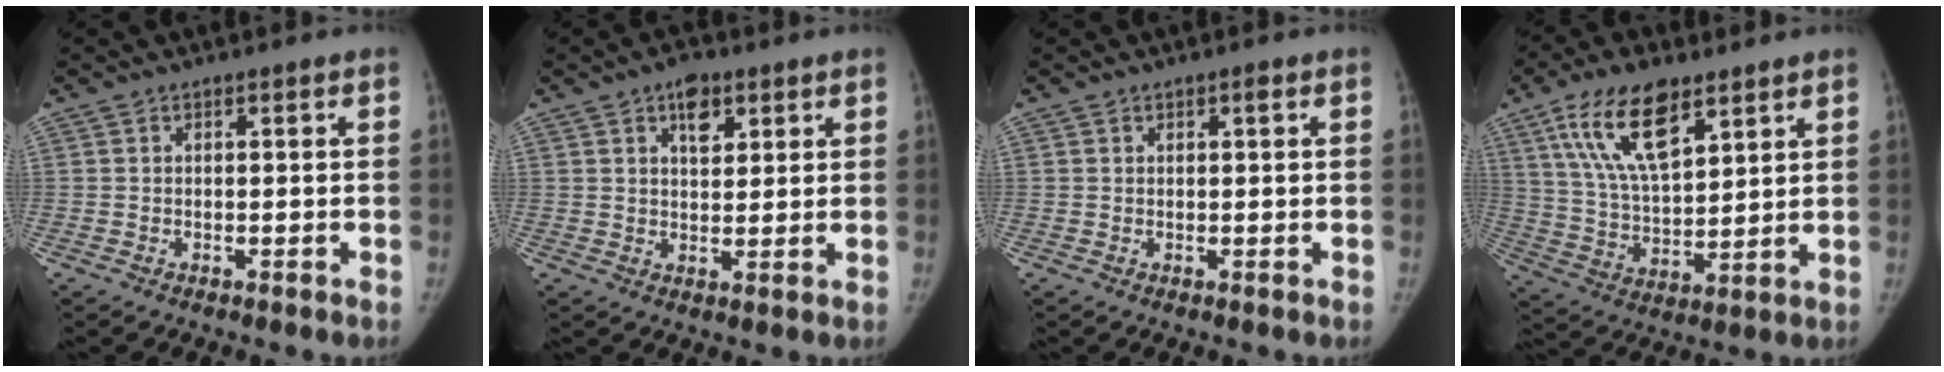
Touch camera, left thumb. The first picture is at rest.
{"total": 5.7, "force": [3.0, 3.3, 3.6], "torque": [-0.030, -0.012, 0.042]}
{"total": 1.2, "force": [0.5, 0.7, 0.8], "torque": [-0.006, 0.000, 0.007]}
{"total": 16.0, "force": [8.8, 7.2, 11.3], "torque": [-0.180, -0.030, 0.167]}